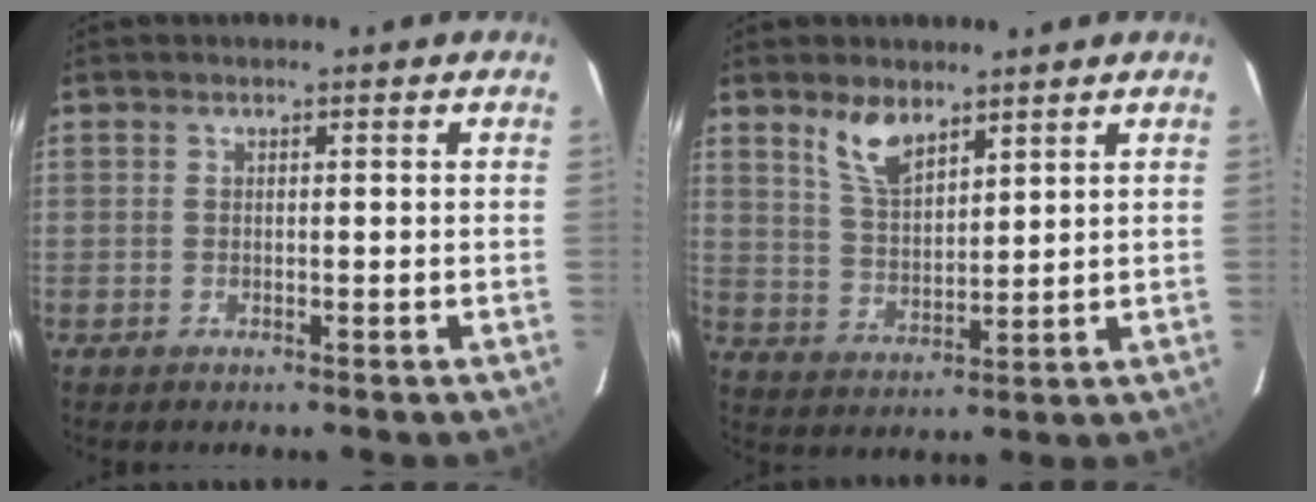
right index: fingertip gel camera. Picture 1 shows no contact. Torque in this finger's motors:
{"motor_torque": [0.17, 0.14, 0.11, 0.07]}